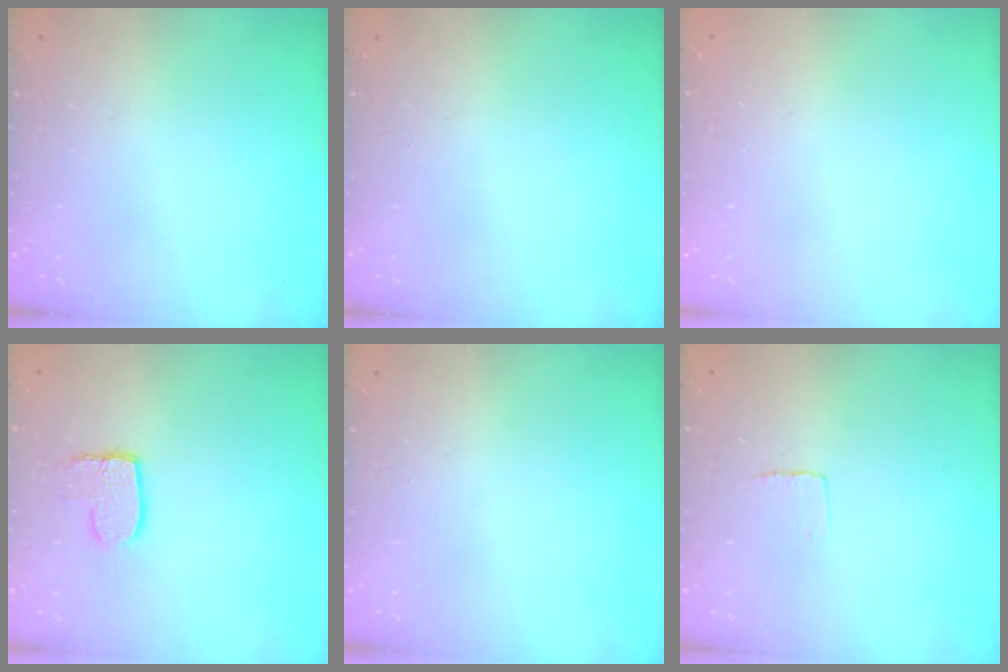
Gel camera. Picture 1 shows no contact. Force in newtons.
{"total": 0.0}
{"total": 0.0}
{"total": 8.4, "press": 8.4, "slide": 0.6}
{"total": 0.0}
{"total": 4.0, "press": 4.0, "slide": 0.2}